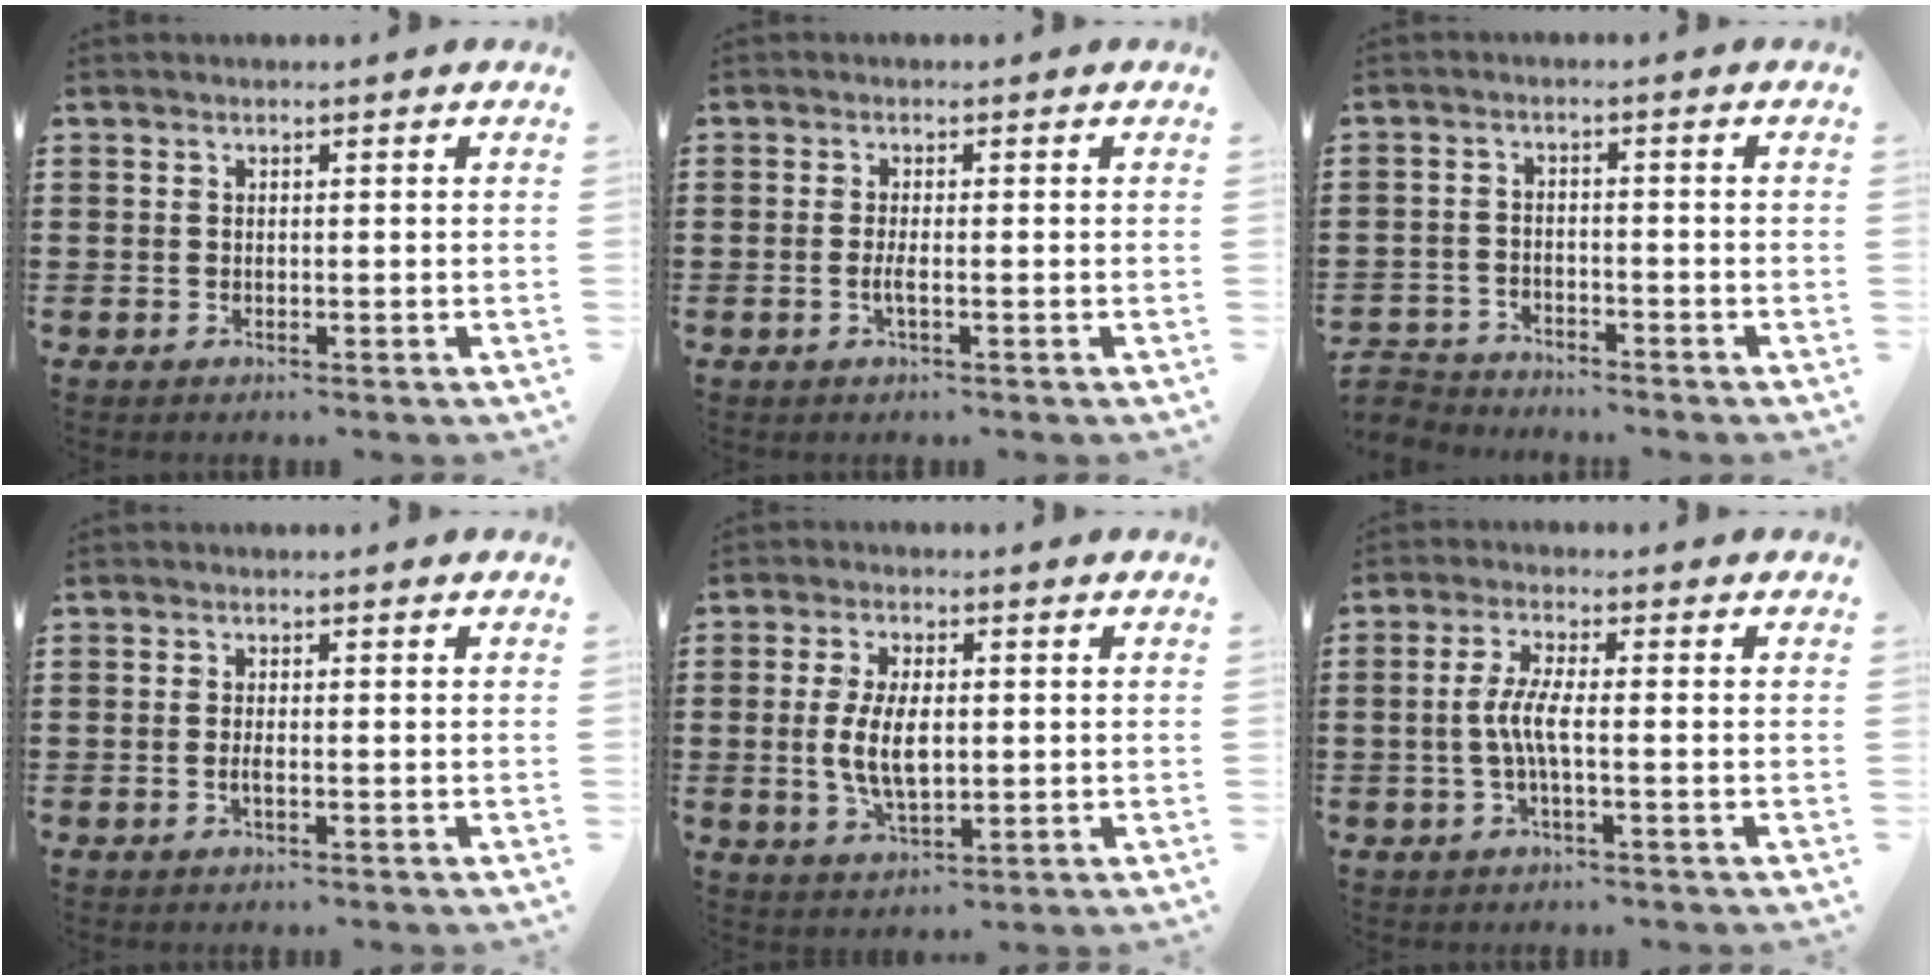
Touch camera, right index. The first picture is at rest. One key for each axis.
{"total": 1.8, "fx": -0.6, "fy": 0.2, "fz": 1.7, "tx": -0.038, "ty": -0.004, "tz": -0.012}
{"total": 2.9, "fx": -2.8, "fy": 0.5, "fz": -0.4, "tx": -0.003, "ty": 0.000, "tz": -0.064}
{"total": 1.2, "fx": -0.4, "fy": 0.3, "fz": 1.1, "tx": -0.022, "ty": -0.002, "tz": -0.007}
{"total": 7.2, "fx": -0.2, "fy": 3.3, "fz": 6.3, "tx": -0.136, "ty": 0.001, "tz": -0.007}
{"total": 4.8, "fx": -0.9, "fy": 0.9, "fz": 4.6, "tx": -0.104, "ty": -0.005, "tz": -0.025}